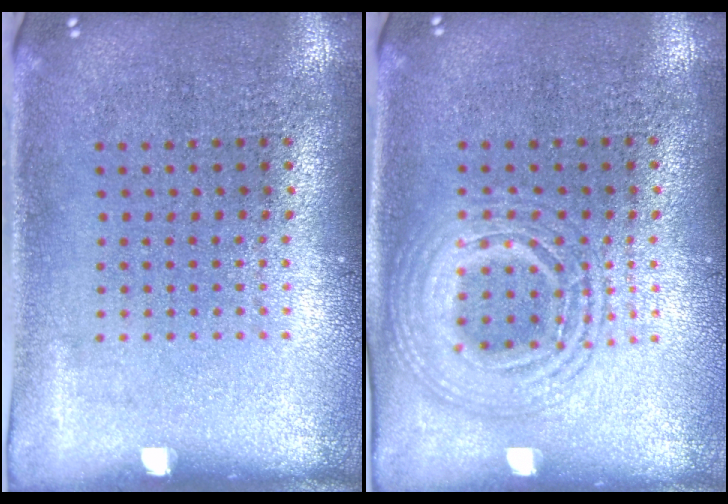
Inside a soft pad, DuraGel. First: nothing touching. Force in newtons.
{"total": 2.7, "press": 2.7, "slide": 0.4}